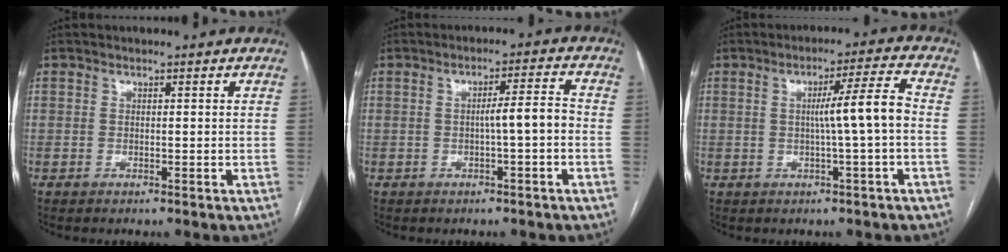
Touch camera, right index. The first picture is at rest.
{"total": 4.2, "force": [-0.8, 0.1, 4.1], "torque": [-0.060, 0.012, -0.011]}
{"total": 6.6, "force": [-0.4, -0.9, 6.6], "torque": [-0.102, 0.010, -0.004]}